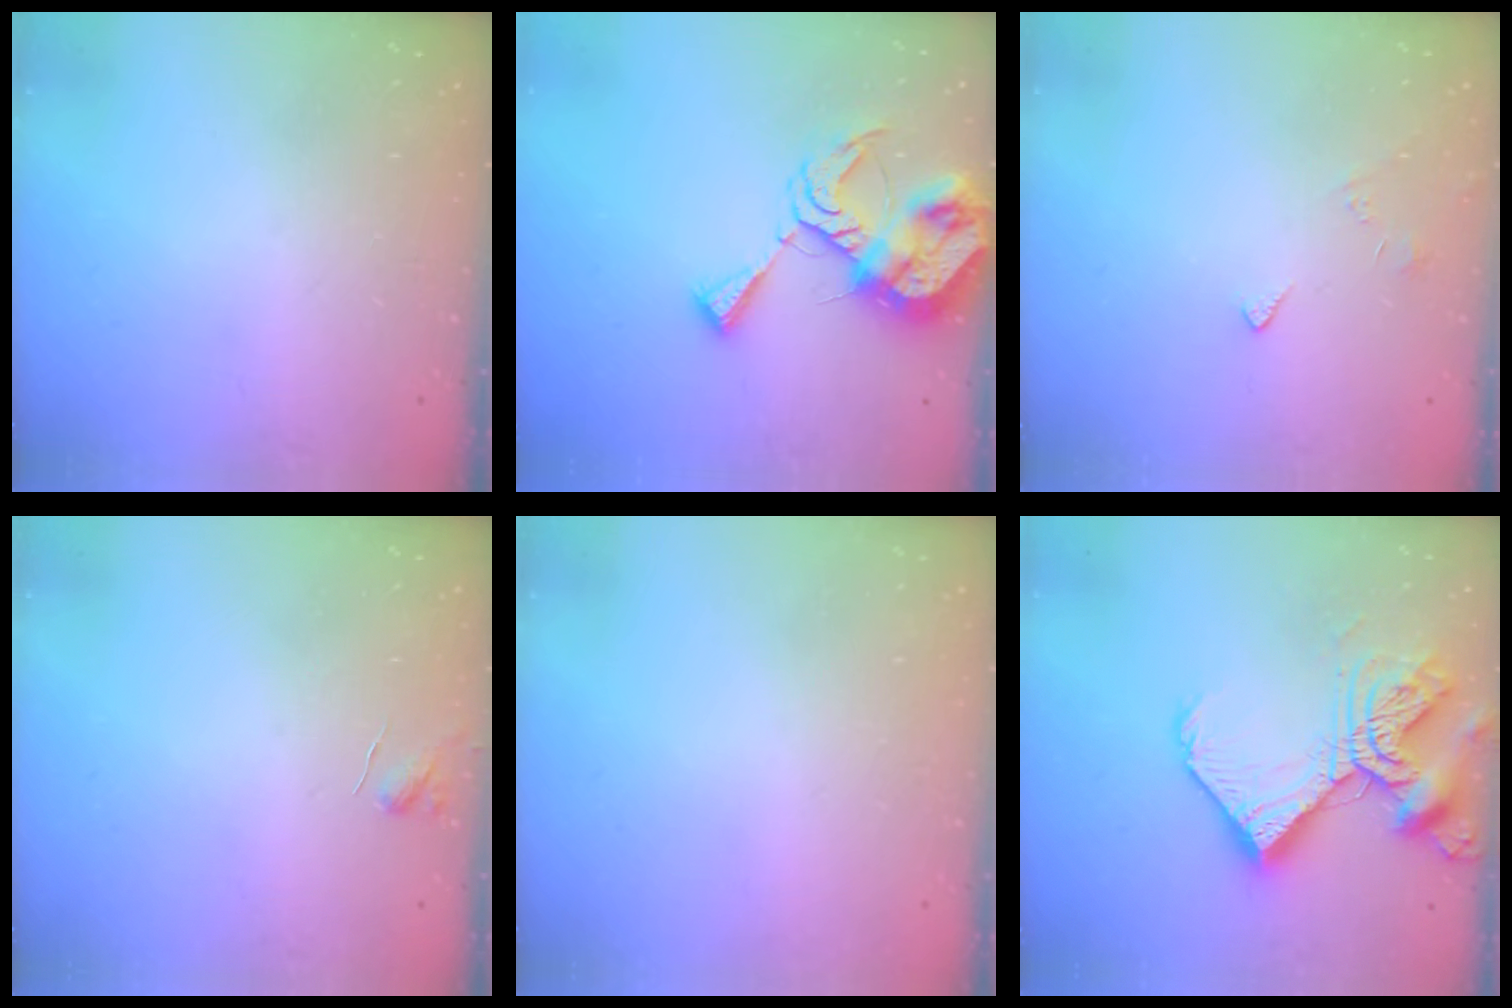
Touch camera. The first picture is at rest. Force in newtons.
{"total": 11.5, "press": 11.4, "slide": 1.4}
{"total": 2.7, "press": 2.6, "slide": 0.4}
{"total": 4.7, "press": 4.7, "slide": 0.5}
{"total": 1.8, "press": 1.8, "slide": 0.1}
{"total": 16.8, "press": 16.7, "slide": 1.7}